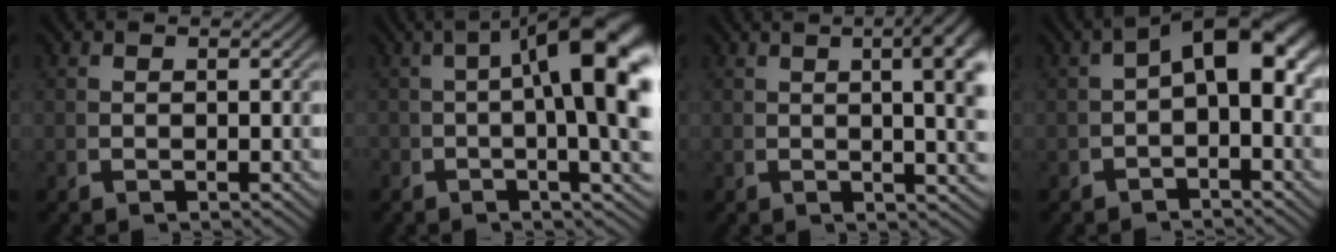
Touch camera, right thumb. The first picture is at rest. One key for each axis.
{"total": 11.9, "fx": 1.2, "fy": 4.5, "fz": 10.9, "tx": -0.138, "ty": 0.008, "tz": 0.008}
{"total": 8.1, "fx": 2.3, "fy": 3.1, "fz": 7.1, "tx": -0.065, "ty": 0.017, "tz": 0.029}
{"total": 6.9, "fx": 0.3, "fy": 3.8, "fz": 5.7, "tx": -0.073, "ty": 0.002, "tz": 0.002}